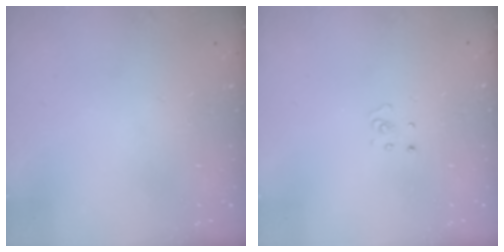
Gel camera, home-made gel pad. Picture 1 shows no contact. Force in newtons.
{"total": 2.3, "press": 2.3, "slide": 0.2}